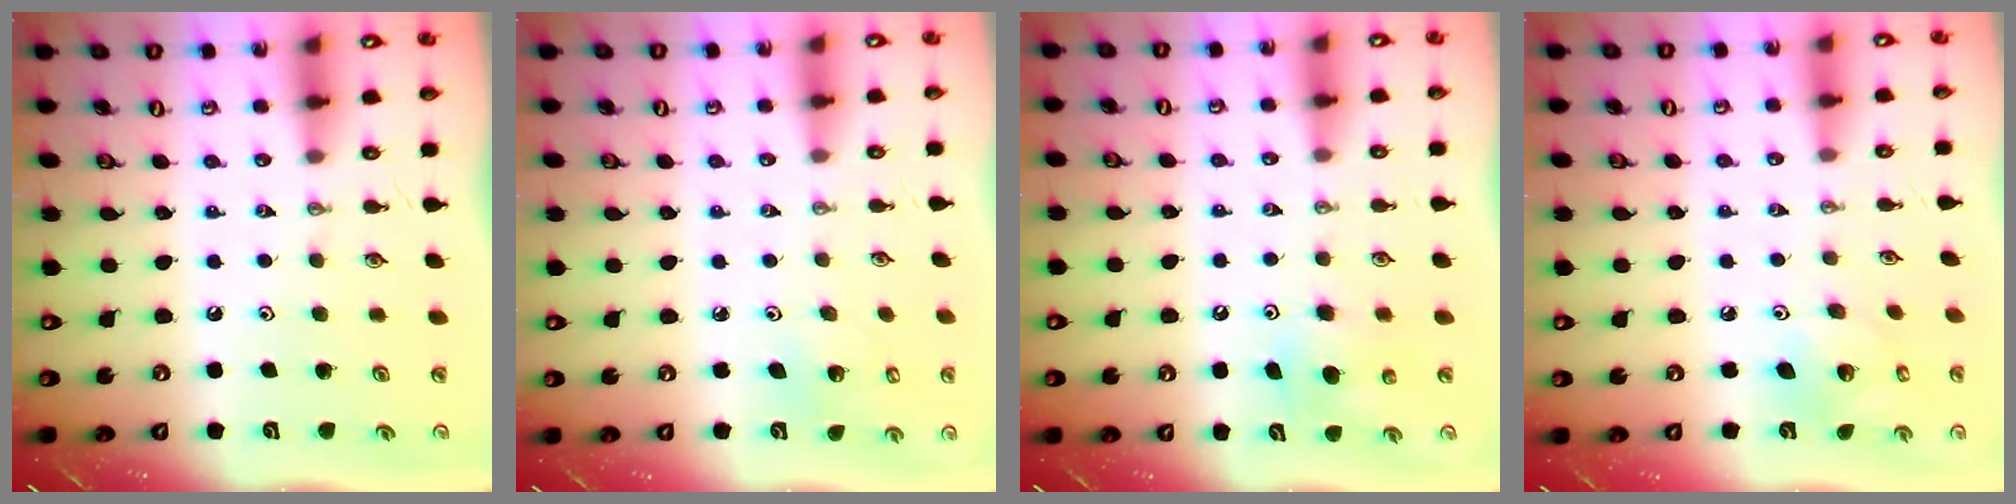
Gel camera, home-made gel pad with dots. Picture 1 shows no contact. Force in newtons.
{"total": 4.1, "press": 4.1, "slide": 0.4}
{"total": 6.3, "press": 6.2, "slide": 0.6}
{"total": 7.4, "press": 7.4, "slide": 0.2}